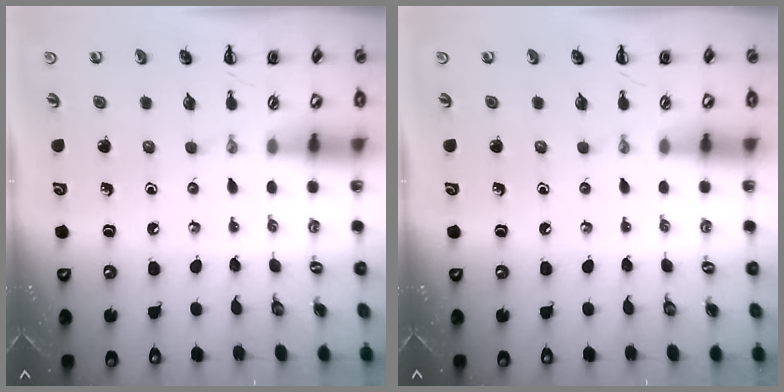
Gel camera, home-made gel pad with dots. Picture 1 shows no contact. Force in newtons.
{"total": 0.0}